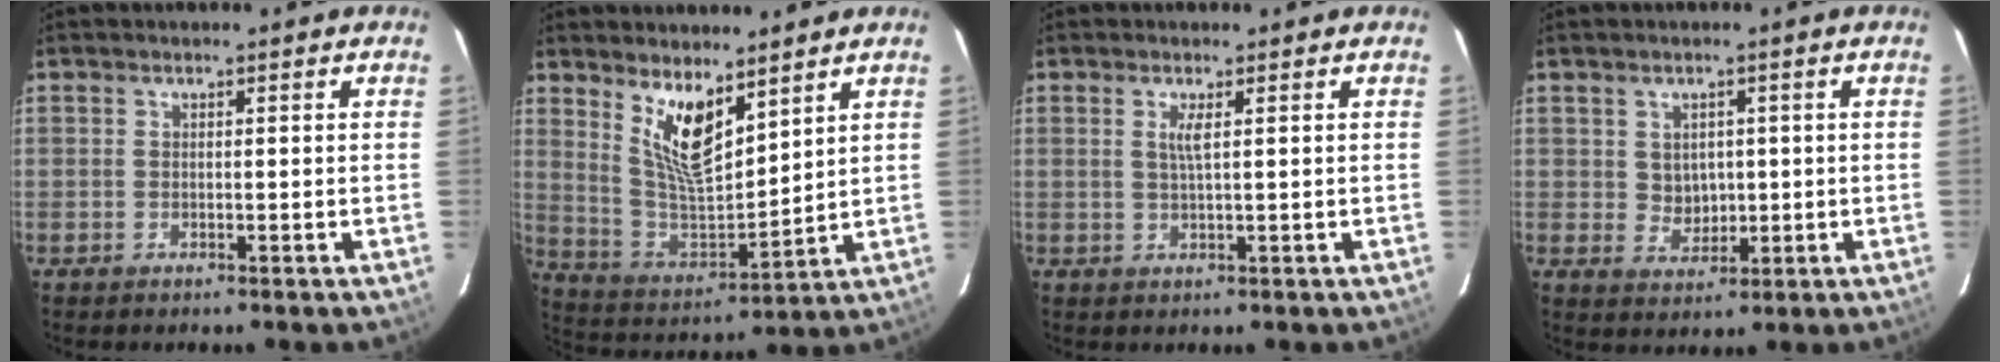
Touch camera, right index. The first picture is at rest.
{"total": 11.3, "force": [7.1, 3.8, 7.9], "torque": [-0.149, -0.012, 0.148]}
{"total": 1.9, "force": [0.6, -0.1, 1.8], "torque": [-0.035, -0.002, 0.011]}
{"total": 3.8, "force": [0.6, 3.4, 1.6], "torque": [-0.026, 0.005, 0.018]}